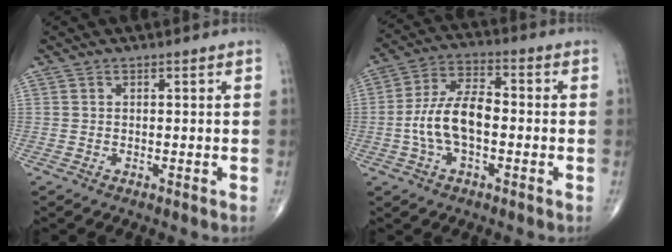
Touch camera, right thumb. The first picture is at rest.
{"total": 11.0, "force": [-1.7, 5.5, 9.4], "torque": [-0.185, 0.033, -0.039]}